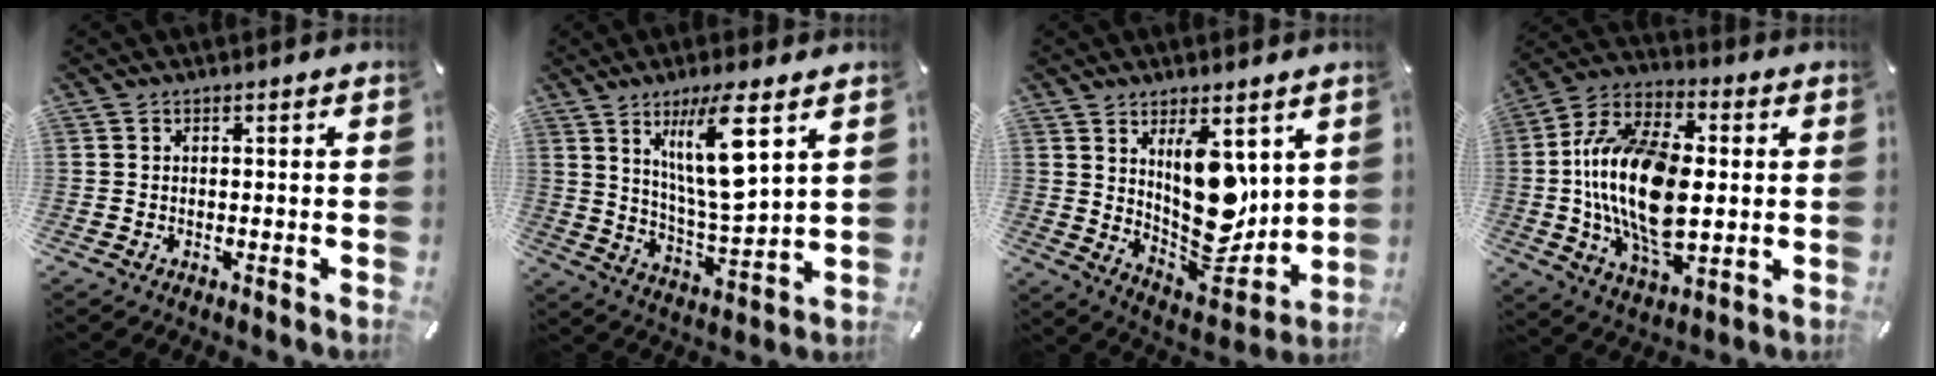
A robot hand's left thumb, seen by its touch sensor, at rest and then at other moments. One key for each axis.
{"total": 14.2, "fx": 7.1, "fy": 3.0, "fz": 11.9, "tx": -0.224, "ty": -0.028, "tz": 0.113}
{"total": 14.5, "fx": 5.0, "fy": 7.8, "fz": 11.1, "tx": -0.174, "ty": -0.057, "tz": 0.096}
{"total": 20.9, "fx": -0.2, "fy": 12.2, "fz": 17.0, "tx": -0.371, "ty": -0.005, "tz": -0.008}